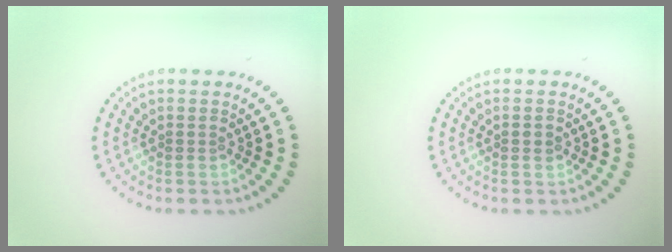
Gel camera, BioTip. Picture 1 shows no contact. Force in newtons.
{"total": 0.9, "press": 0.9, "slide": 0.0}